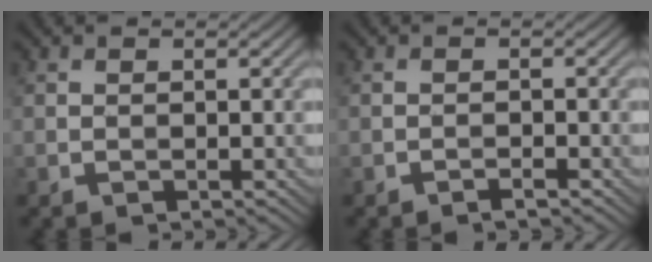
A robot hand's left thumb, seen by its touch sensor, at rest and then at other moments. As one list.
[{"total": 1.1, "force": [-0.9, 0.0, 0.6], "torque": [-0.010, 0.002, -0.018]}]